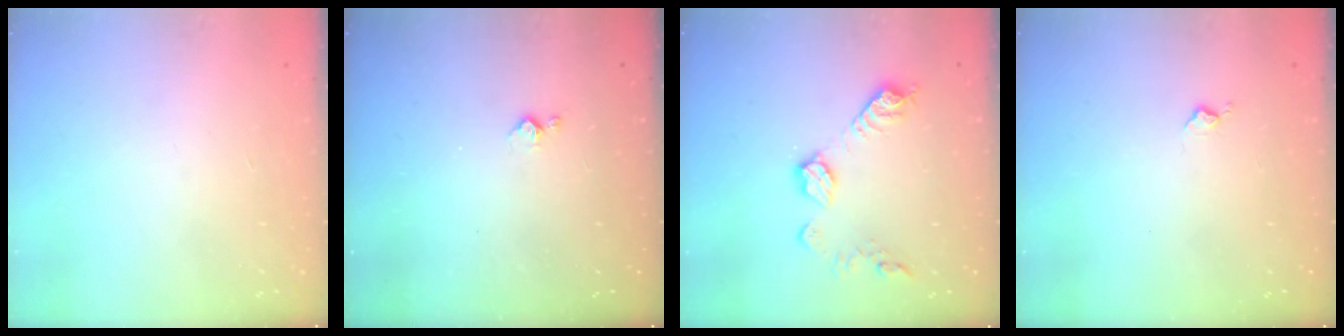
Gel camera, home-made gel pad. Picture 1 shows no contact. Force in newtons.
{"total": 2.8, "press": 2.7, "slide": 0.4}
{"total": 11.4, "press": 11.4, "slide": 0.4}
{"total": 5.0, "press": 5.0, "slide": 0.7}